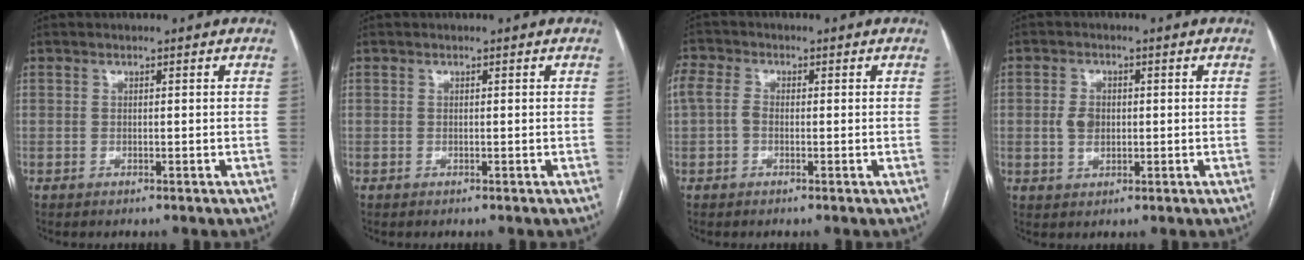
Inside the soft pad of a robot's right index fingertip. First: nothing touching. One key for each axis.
{"total": 0.0}
{"total": 4.2, "fx": -0.2, "fy": 3.0, "fz": 2.8, "tx": -0.077, "ty": 0.018, "tz": -0.008}
{"total": 3.4, "fx": 0.0, "fy": 2.4, "fz": 2.4, "tx": -0.047, "ty": 0.006, "tz": 0.004}